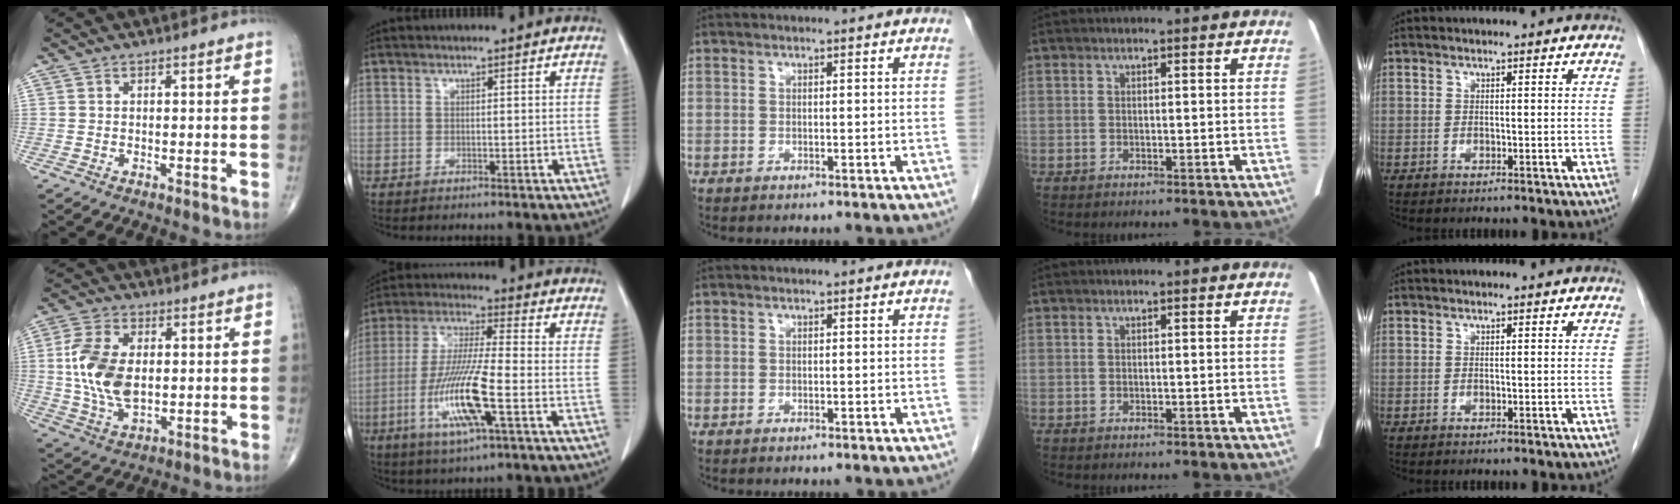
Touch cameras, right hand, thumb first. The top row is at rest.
{"thumb": {"total": 12.8, "force": [1.0, 7.5, 10.4], "torque": [-0.207, -0.002, 0.023]}, "index": {"total": 12.9, "force": [-4.2, 0.8, 12.1], "torque": [-0.248, -0.015, -0.082]}}